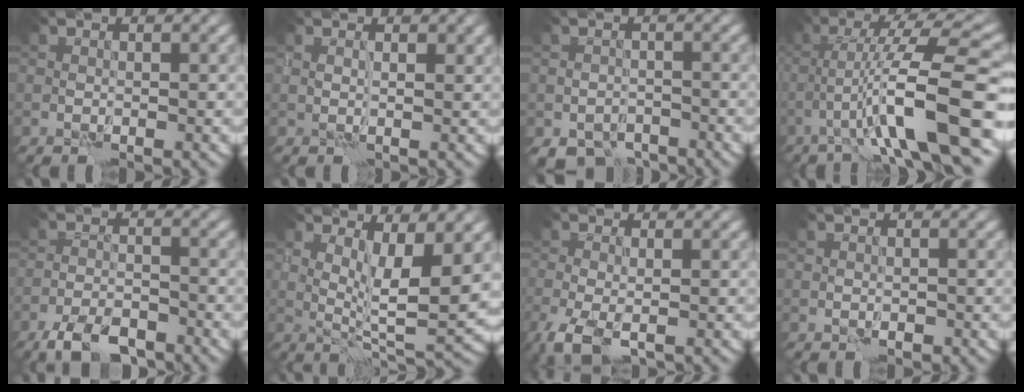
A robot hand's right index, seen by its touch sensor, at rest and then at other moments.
{"total": 1.5, "force": [1.1, 0.4, 1.0], "torque": [-0.015, -0.005, 0.021]}
{"total": 3.7, "force": [-2.9, 2.0, 1.1], "torque": [-0.009, -0.011, -0.050]}
{"total": 9.3, "force": [-2.9, 0.9, 8.8], "torque": [-0.139, 0.024, -0.041]}
{"total": 5.2, "force": [-4.0, 1.8, 2.8], "torque": [-0.043, -0.006, -0.077]}
{"total": 5.5, "force": [2.1, 1.1, 5.0], "torque": [-0.083, -0.019, 0.044]}
{"total": 3.5, "force": [-2.0, 1.3, 2.6], "torque": [-0.059, -0.014, -0.040]}
{"total": 0.6, "force": [-0.3, 0.5, 0.2], "torque": [-0.001, -0.001, -0.004]}